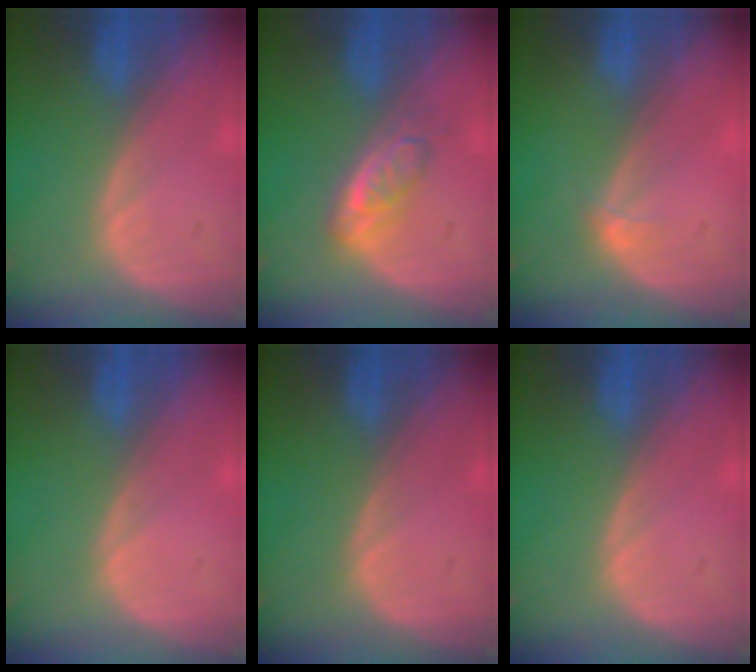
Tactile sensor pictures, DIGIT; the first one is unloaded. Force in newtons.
{"total": 4.1, "press": 4.0, "slide": 0.3}
{"total": 0.7, "press": 0.7, "slide": 0.1}
{"total": 0.0}
{"total": 0.0}
{"total": 0.0}